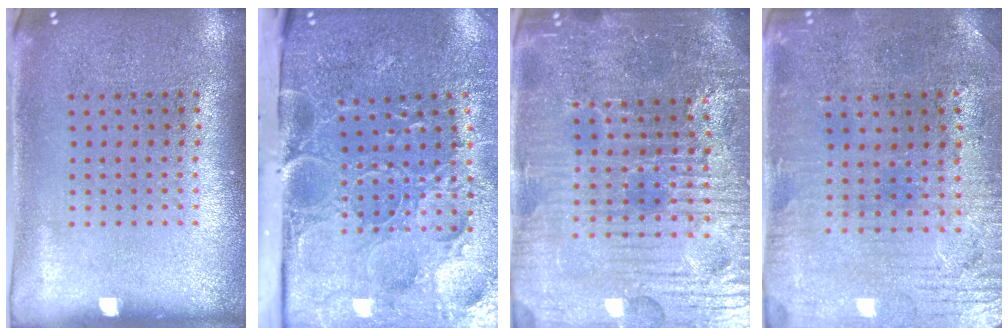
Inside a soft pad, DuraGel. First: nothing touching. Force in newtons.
{"total": 5.2, "press": 4.1, "slide": 3.1}
{"total": 6.0, "press": 5.6, "slide": 2.1}
{"total": 0.9, "press": 0.7, "slide": 0.6}